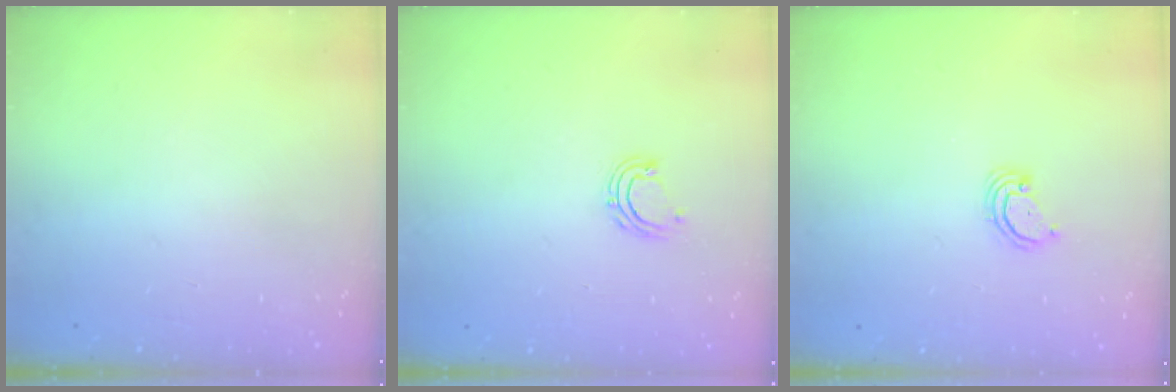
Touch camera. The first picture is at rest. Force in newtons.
{"total": 6.0, "press": 5.8, "slide": 1.3}
{"total": 3.0, "press": 3.0, "slide": 0.3}